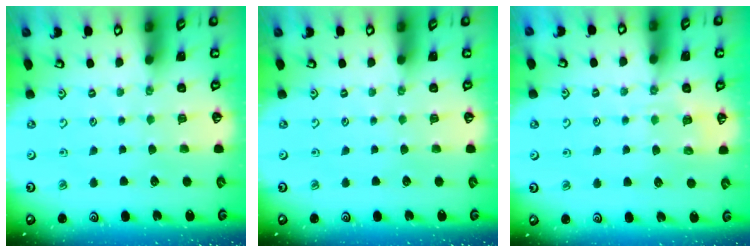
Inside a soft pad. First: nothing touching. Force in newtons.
{"total": 0.0}
{"total": 4.5, "press": 4.4, "slide": 0.6}